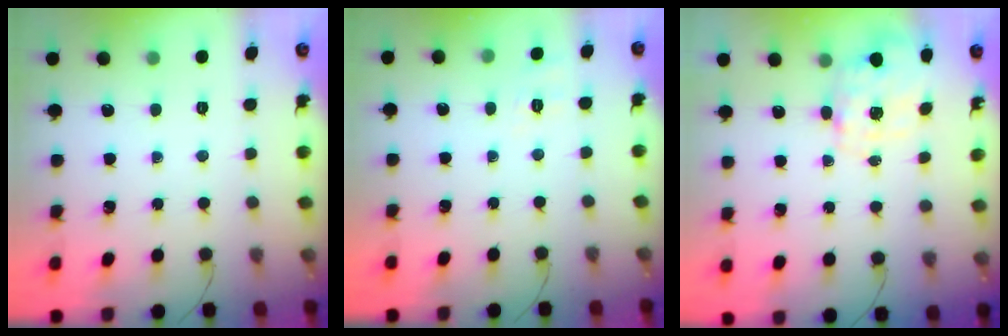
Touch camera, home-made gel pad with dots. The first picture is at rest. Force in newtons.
{"total": 2.2, "press": 0.7, "slide": 2.1}
{"total": 2.7, "press": 2.6, "slide": 0.8}